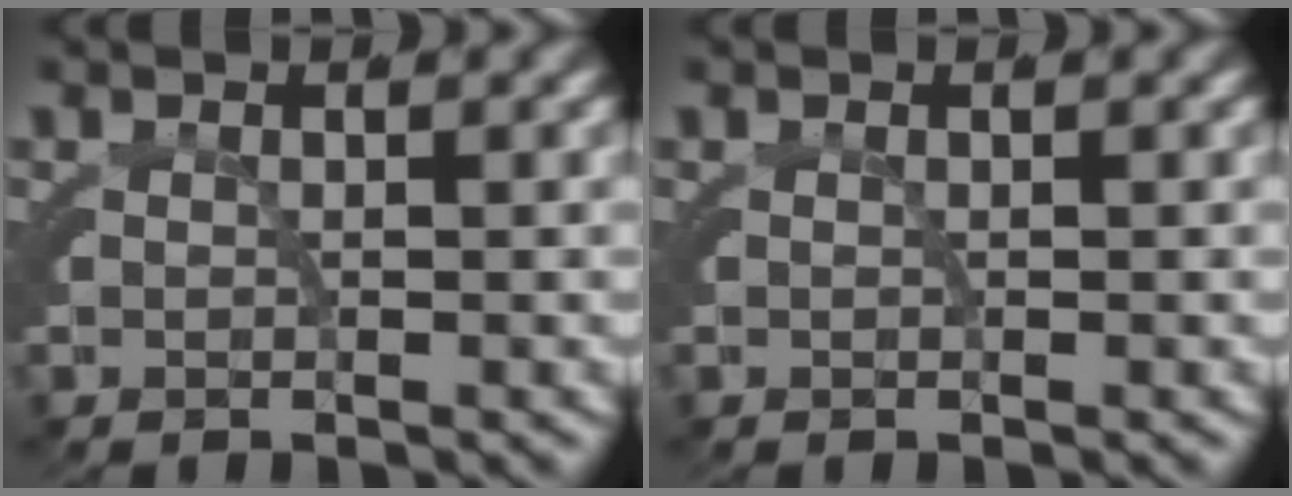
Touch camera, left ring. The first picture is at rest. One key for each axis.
{"total": 0.0}